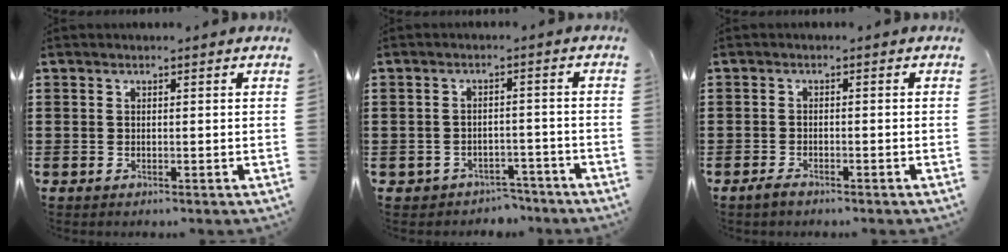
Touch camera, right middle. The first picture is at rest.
{"total": 2.9, "force": [-2.8, 0.9, -0.3], "torque": [-0.006, 0.001, -0.063]}
{"total": 1.5, "force": [-1.2, 0.6, 0.7], "torque": [-0.023, -0.002, -0.027]}